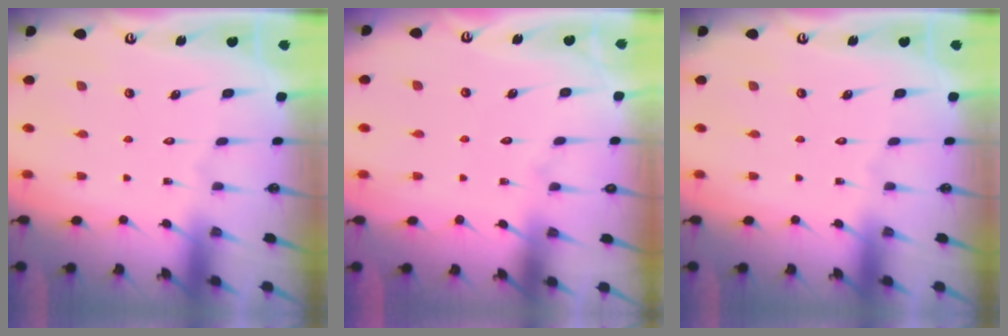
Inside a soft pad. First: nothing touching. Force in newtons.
{"total": 3.8, "press": 3.8, "slide": 0.3}
{"total": 0.0}